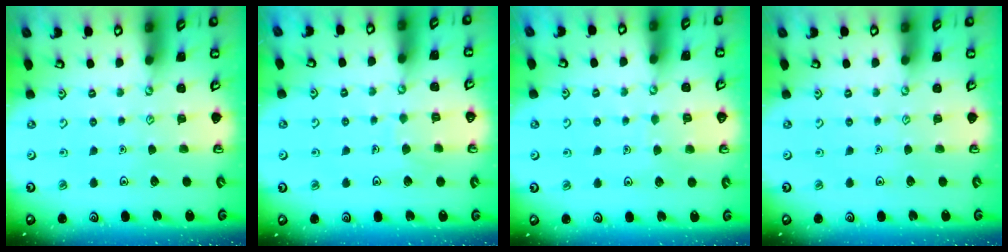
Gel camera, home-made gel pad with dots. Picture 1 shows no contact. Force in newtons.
{"total": 3.9, "press": 3.9, "slide": 0.3}
{"total": 5.0, "press": 4.9, "slide": 0.4}
{"total": 0.0}